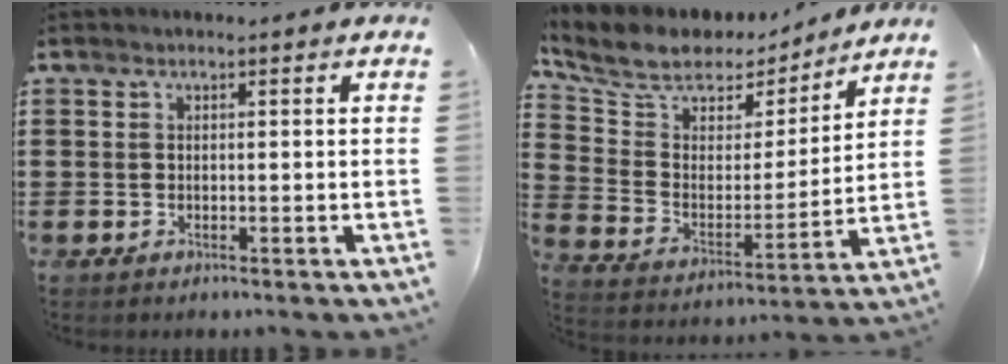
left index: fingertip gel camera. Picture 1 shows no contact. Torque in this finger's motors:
{"motor_torque": [0.90, -1.24, 0.64, 0.16]}